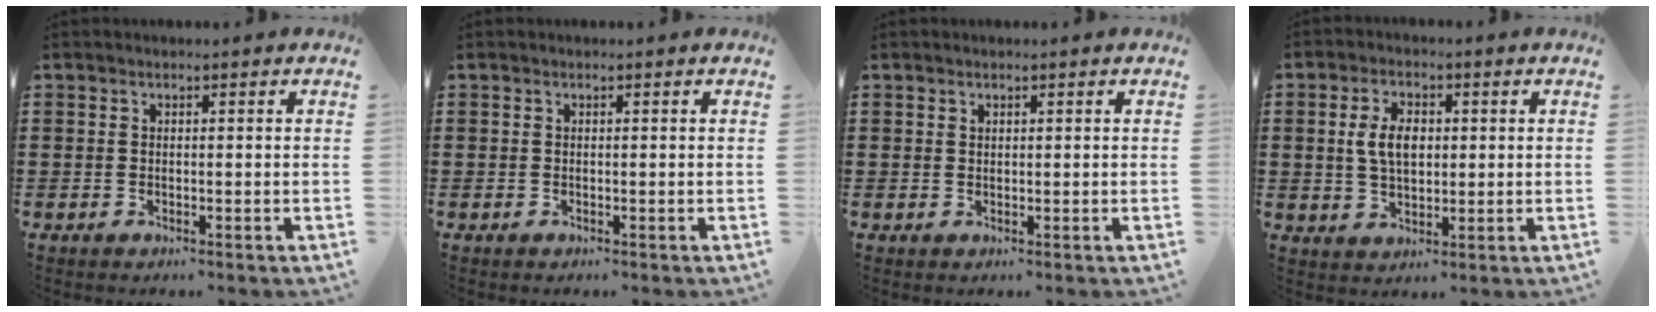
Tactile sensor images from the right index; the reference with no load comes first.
{"total": 0.0}
{"total": 0.7, "force": [0.5, 0.4, 0.1], "torque": [-0.004, 0.001, 0.010]}
{"total": 5.6, "force": [0.6, 3.2, 4.5], "torque": [-0.093, 0.007, 0.005]}